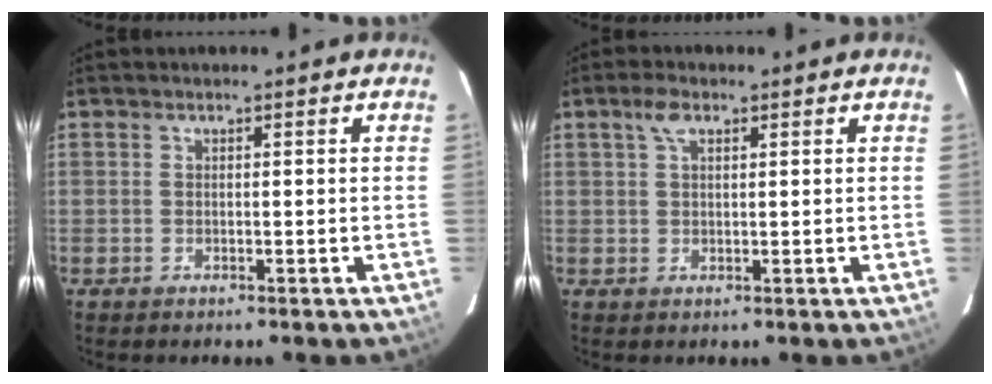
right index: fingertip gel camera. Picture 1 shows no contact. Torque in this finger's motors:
{"motor_torque": [0.33, 0.16, 0.05, 0.04]}